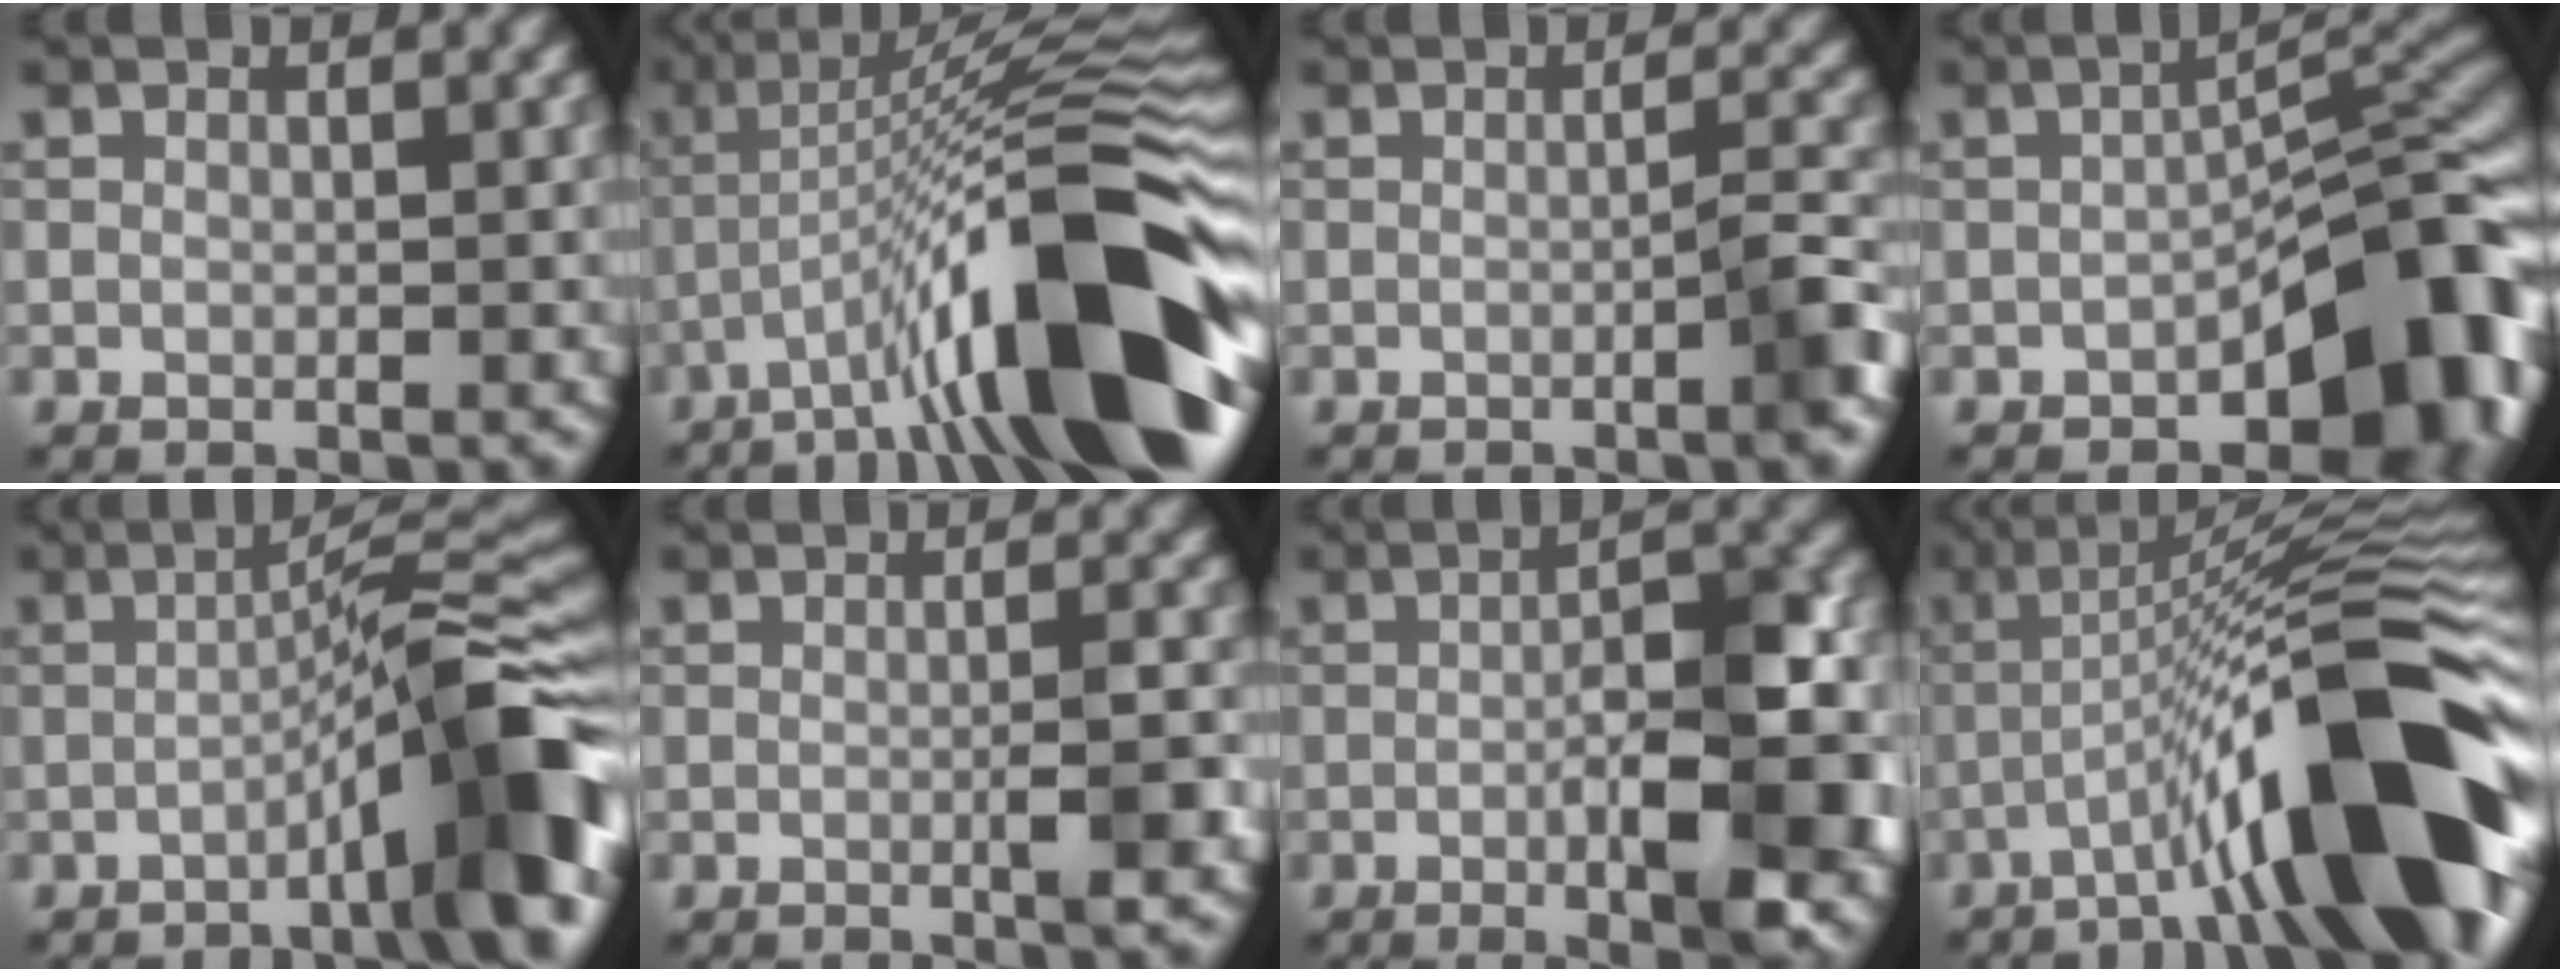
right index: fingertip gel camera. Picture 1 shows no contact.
{"total": 16.7, "force": [-6.5, 3.9, 14.9], "torque": [-0.224, 0.026, -0.108]}
{"total": 2.9, "force": [-1.2, 0.4, 2.6], "torque": [-0.033, 0.012, -0.025]}
{"total": 11.6, "force": [-4.9, 5.2, 9.1], "torque": [-0.092, 0.010, -0.080]}
{"total": 10.7, "force": [-4.5, 1.5, 9.6], "torque": [-0.117, 0.029, -0.076]}
{"total": 2.7, "force": [-0.6, 0.3, 2.6], "torque": [-0.038, 0.002, -0.011]}
{"total": 9.9, "force": [-2.4, 2.8, 9.2], "torque": [-0.125, 0.002, -0.035]}
{"total": 16.4, "force": [-6.2, 3.7, 14.7], "torque": [-0.206, 0.025, -0.101]}